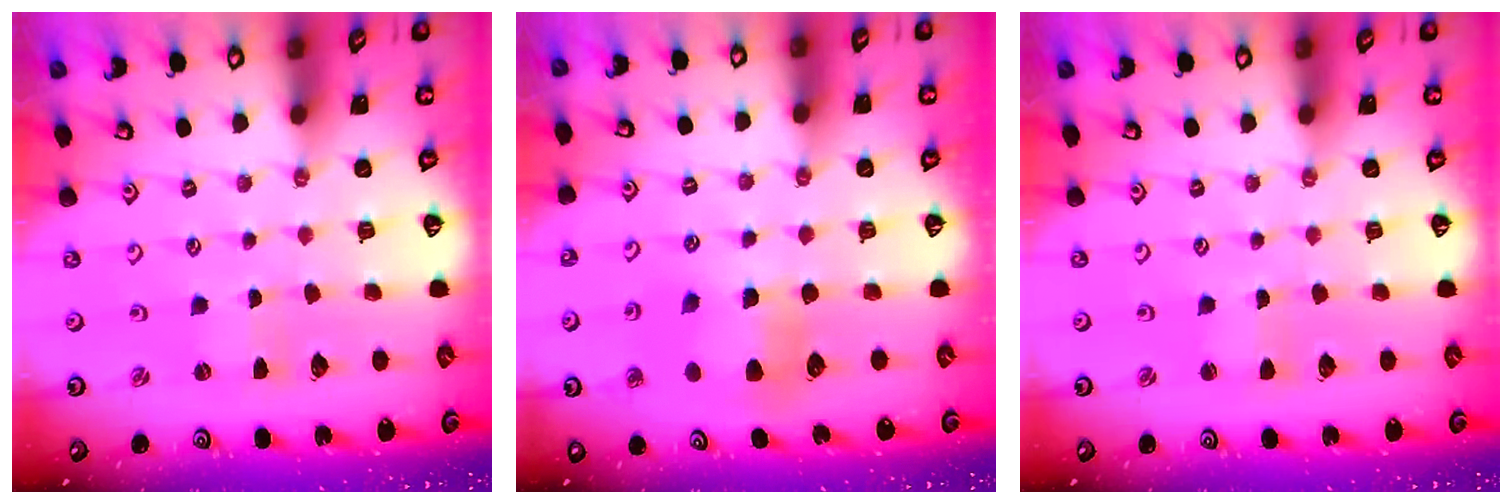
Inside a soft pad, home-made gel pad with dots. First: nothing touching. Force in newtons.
{"total": 6.8, "press": 6.7, "slide": 0.7}
{"total": 1.3, "press": 1.3, "slide": 0.1}